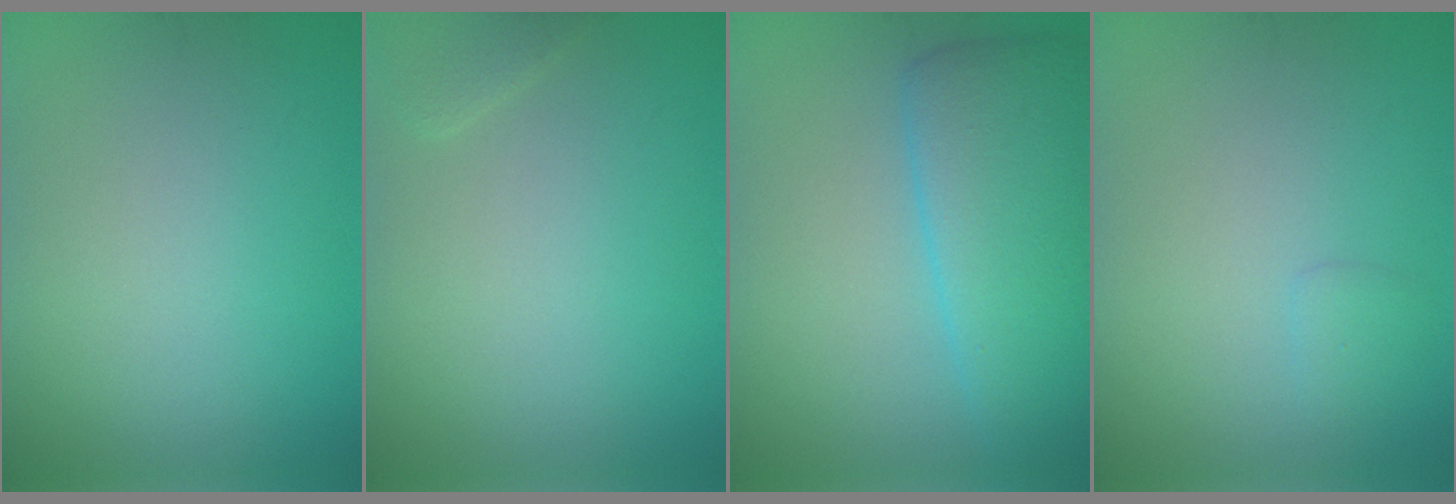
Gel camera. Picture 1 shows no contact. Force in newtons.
{"total": 0.9, "press": 0.9, "slide": 0.1}
{"total": 6.8, "press": 6.8, "slide": 0.3}
{"total": 0.8, "press": 0.8, "slide": 0.1}